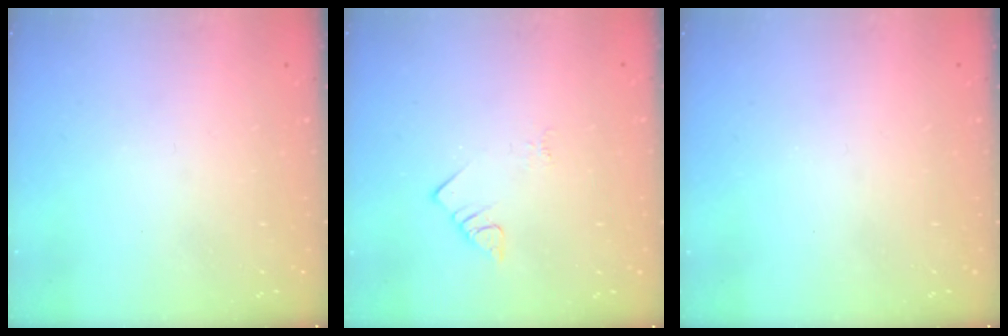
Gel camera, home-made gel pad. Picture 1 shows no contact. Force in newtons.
{"total": 2.7, "press": 2.7, "slide": 0.3}
{"total": 0.0}